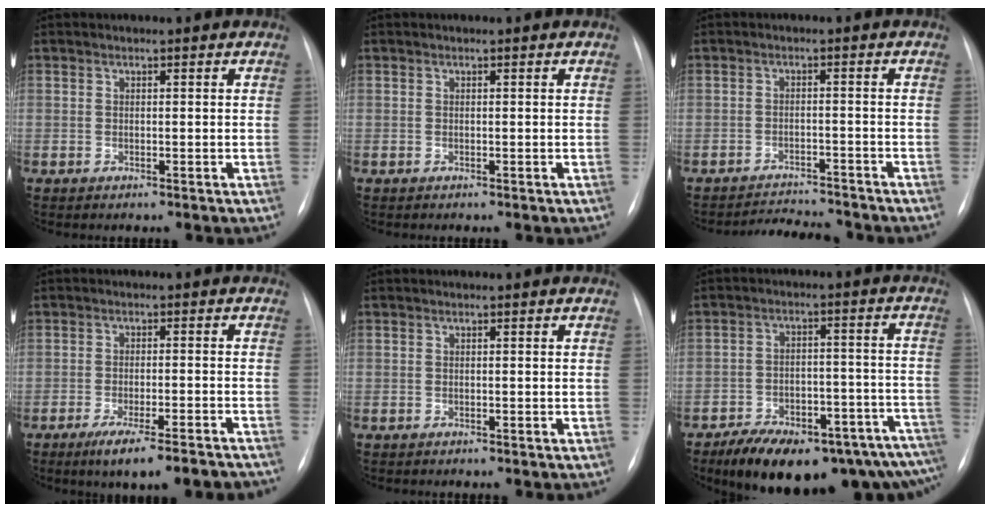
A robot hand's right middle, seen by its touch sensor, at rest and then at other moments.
{"total": 0.0}
{"total": 6.1, "force": [-6.0, 0.5, 0.9], "torque": [-0.014, -0.002, -0.090]}
{"total": 11.3, "force": [-8.9, 1.5, 6.7], "torque": [-0.081, -0.011, -0.126]}
{"total": 0.0}
{"total": 21.3, "force": [-16.2, 6.9, 11.9], "torque": [-0.107, 0.035, -0.217]}